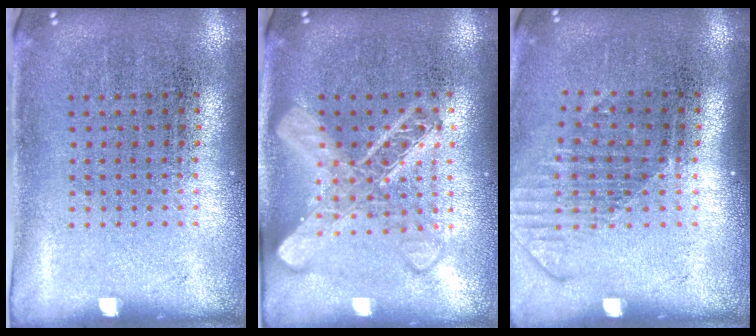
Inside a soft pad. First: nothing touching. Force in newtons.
{"total": 3.1, "press": 3.1, "slide": 0.5}
{"total": 1.6, "press": 1.2, "slide": 1.0}